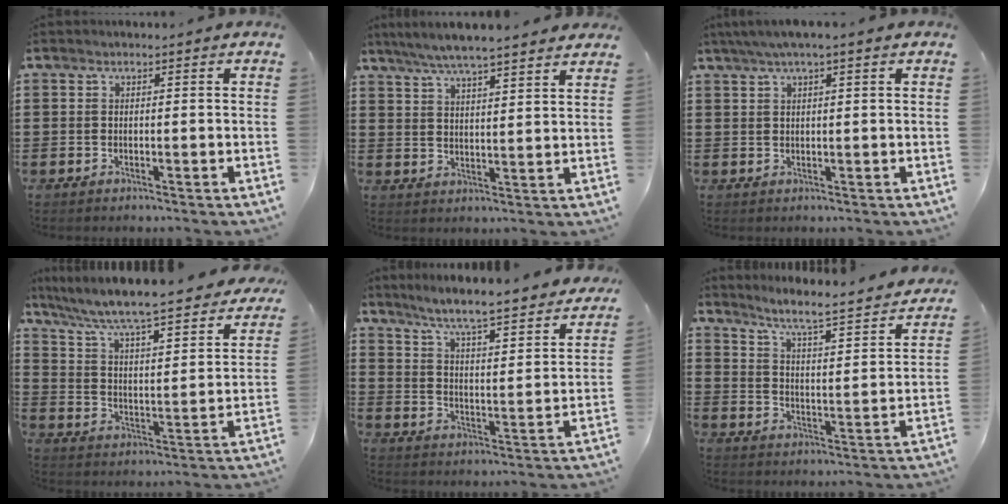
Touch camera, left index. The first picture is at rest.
{"total": 5.5, "force": [5.0, 0.1, 2.1], "torque": [-0.058, -0.017, 0.089]}
{"total": 2.5, "force": [1.3, 0.1, 2.1], "torque": [-0.040, 0.003, 0.024]}
{"total": 6.0, "force": [5.4, -0.2, 2.7], "torque": [-0.080, -0.050, 0.082]}
{"total": 6.2, "force": [5.7, -0.8, 2.3], "torque": [-0.071, -0.047, 0.092]}
{"total": 5.3, "force": [4.7, -0.4, 2.4], "torque": [-0.062, -0.048, 0.066]}